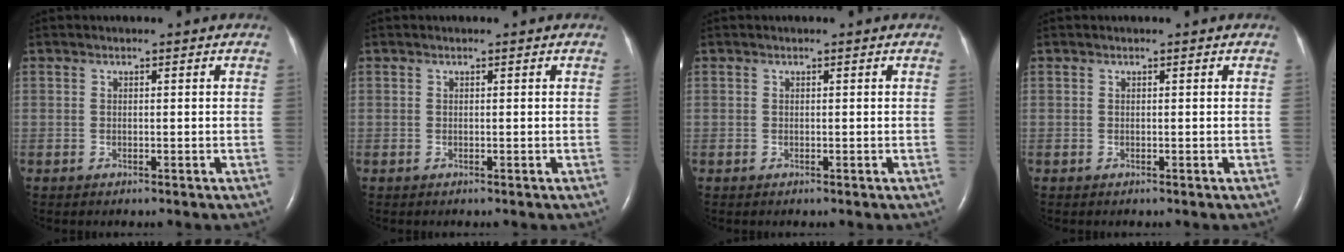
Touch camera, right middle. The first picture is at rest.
{"total": 0.0}
{"total": 0.0}
{"total": 0.0}